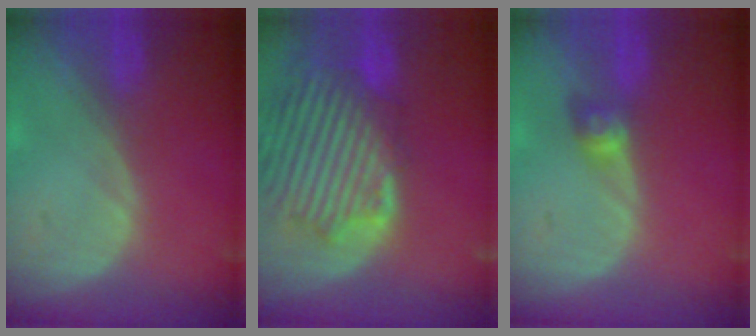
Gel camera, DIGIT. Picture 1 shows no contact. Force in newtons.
{"total": 13.5, "press": 11.7, "slide": 6.7}
{"total": 2.9, "press": 2.5, "slide": 1.5}